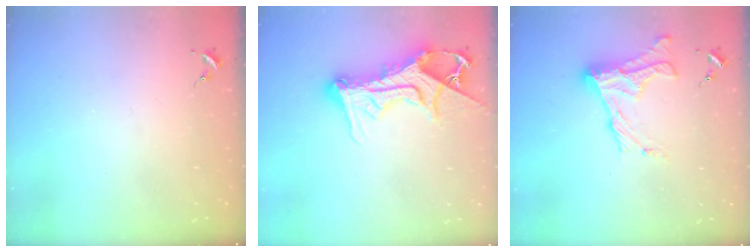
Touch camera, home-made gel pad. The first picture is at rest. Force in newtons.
{"total": 17.6, "press": 17.5, "slide": 1.6}
{"total": 14.7, "press": 14.7, "slide": 1.0}